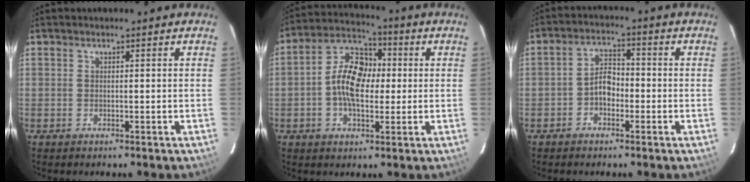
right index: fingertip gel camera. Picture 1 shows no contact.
{"total": 10.9, "force": [-0.3, 6.5, 8.8], "torque": [-0.170, 0.024, -0.012]}
{"total": 4.3, "force": [-1.8, 2.9, 2.7], "torque": [-0.048, 0.015, -0.031]}